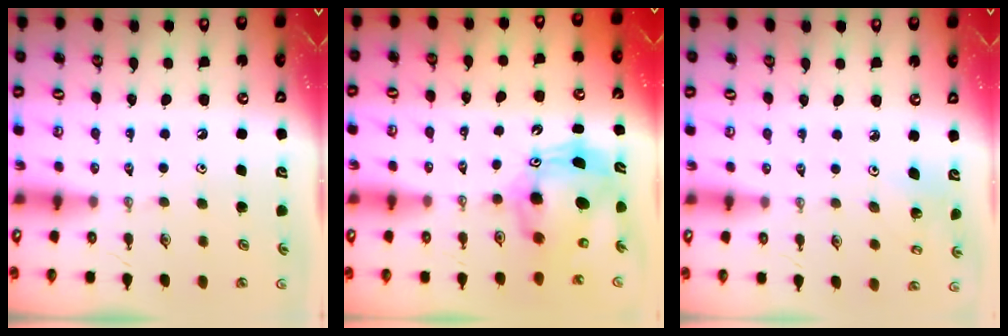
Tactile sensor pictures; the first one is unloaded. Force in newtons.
{"total": 10.2, "press": 10.0, "slide": 2.0}
{"total": 3.2, "press": 3.1, "slide": 0.8}